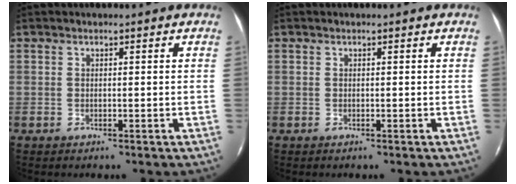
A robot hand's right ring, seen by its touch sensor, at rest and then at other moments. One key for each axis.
{"total": 0.0}